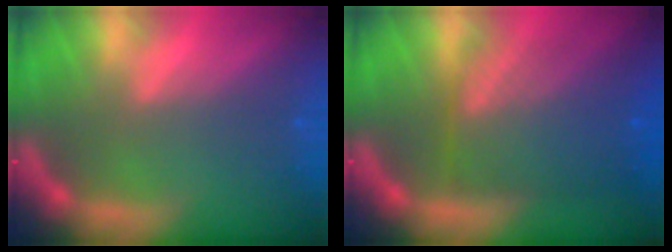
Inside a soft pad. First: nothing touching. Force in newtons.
{"total": 9.0}